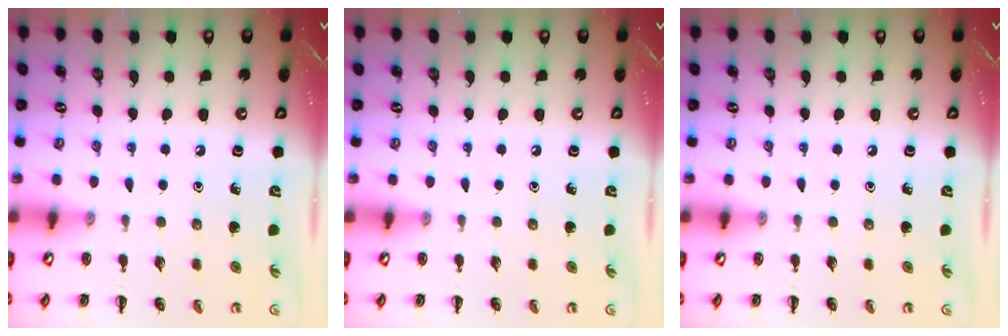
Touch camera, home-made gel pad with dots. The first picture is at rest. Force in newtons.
{"total": 0.0}
{"total": 0.0}